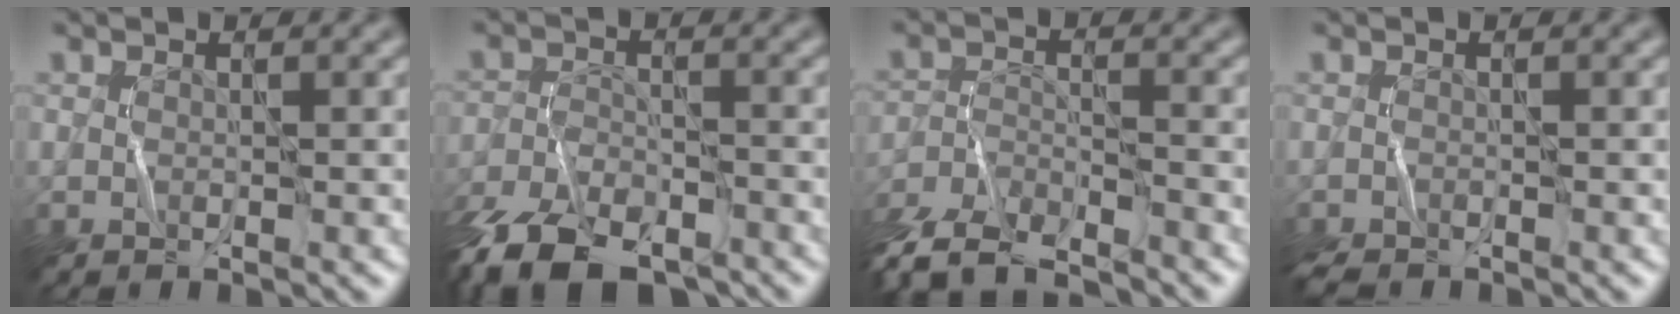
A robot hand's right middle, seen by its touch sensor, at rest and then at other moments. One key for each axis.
{"total": 9.7, "fx": -7.5, "fy": 4.2, "fz": 4.6, "tx": -0.099, "ty": -0.021, "tz": -0.132}
{"total": 7.5, "fx": -6.9, "fy": 2.1, "fz": 2.1, "tx": -0.040, "ty": -0.014, "tz": -0.126}
{"total": 1.1, "fx": -1.1, "fy": 0.2, "fz": 0.3, "tx": -0.009, "ty": 0.000, "tz": -0.021}